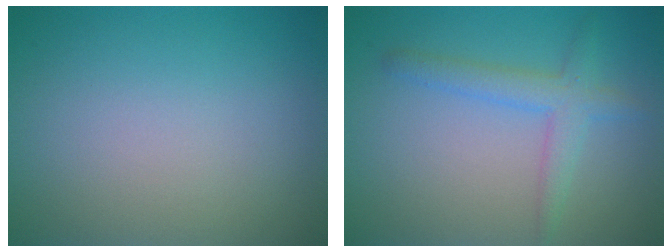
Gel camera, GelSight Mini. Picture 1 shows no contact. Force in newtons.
{"total": 2.9, "press": 2.9, "slide": 0.1}